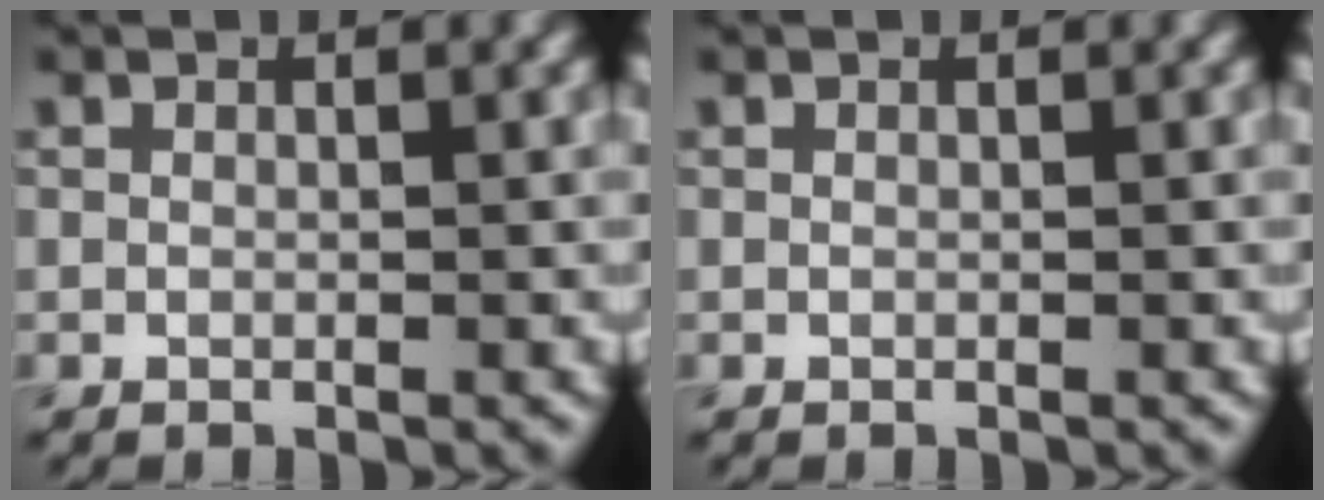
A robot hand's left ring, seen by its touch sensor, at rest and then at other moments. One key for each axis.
{"total": 0.0}